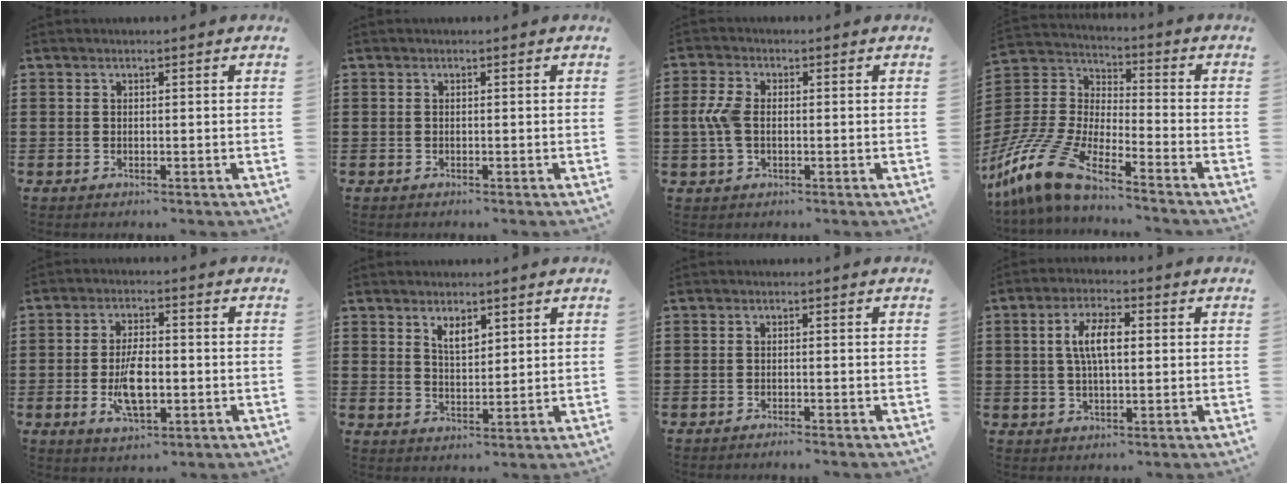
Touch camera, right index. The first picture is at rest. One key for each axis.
{"total": 0.0}
{"total": 4.8, "fx": -0.3, "fy": 2.7, "fz": 4.0, "tx": -0.114, "ty": -0.005, "tz": -0.016}
{"total": 11.7, "fx": -9.8, "fy": 2.4, "fz": 6.0, "tx": -0.175, "ty": 0.006, "tz": -0.212}
{"total": 7.0, "fx": -1.2, "fy": 3.1, "fz": 6.1, "tx": -0.133, "ty": -0.003, "tz": -0.026}
{"total": 3.3, "fx": 2.3, "fy": 1.5, "fz": 1.8, "tx": -0.040, "ty": 0.004, "tz": 0.043}
{"total": 0.9, "fx": -0.9, "fy": -0.2, "fz": 0.2, "tx": -0.005, "ty": -0.001, "tz": -0.017}
{"total": 5.8, "fx": 0.8, "fy": 2.2, "fz": 5.4, "tx": -0.113, "ty": 0.008, "tz": 0.008}